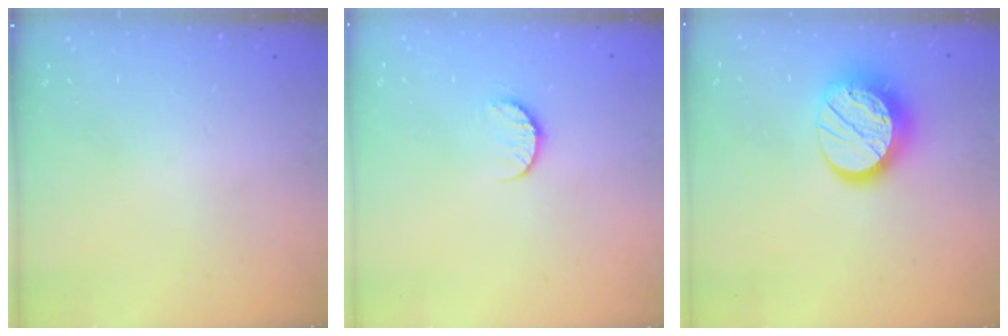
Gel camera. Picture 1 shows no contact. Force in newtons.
{"total": 7.8, "press": 7.7, "slide": 0.7}
{"total": 15.3, "press": 15.2, "slide": 1.2}